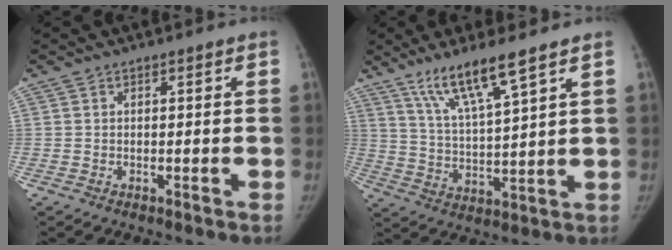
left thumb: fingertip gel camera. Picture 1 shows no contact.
{"total": 10.5, "force": [7.2, 0.8, 7.7], "torque": [-0.148, -0.040, 0.145]}